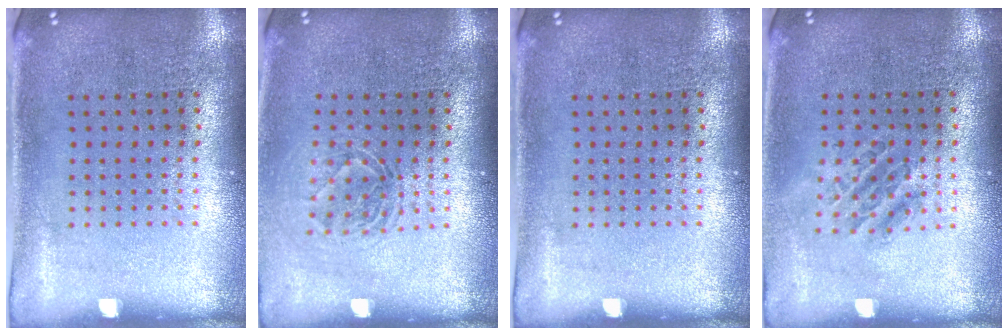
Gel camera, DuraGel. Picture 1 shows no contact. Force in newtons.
{"total": 1.5, "press": 1.2, "slide": 0.9}
{"total": 0.0}
{"total": 1.2, "press": 1.1, "slide": 0.4}